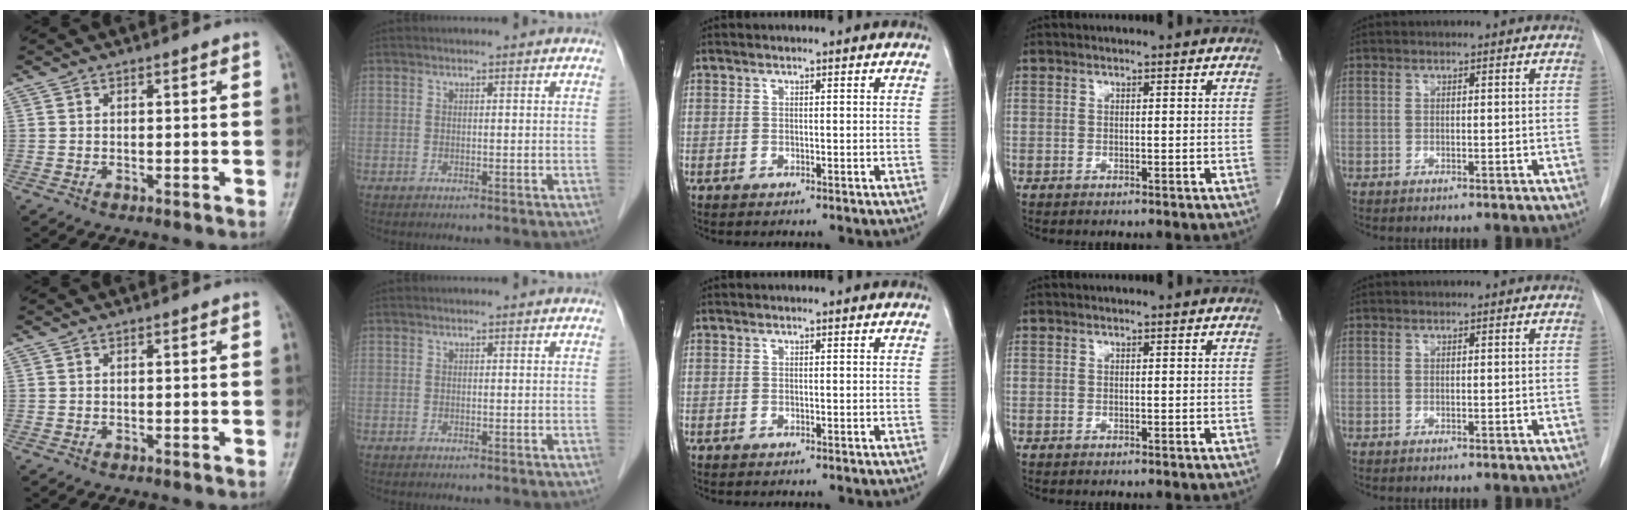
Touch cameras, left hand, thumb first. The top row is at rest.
{}